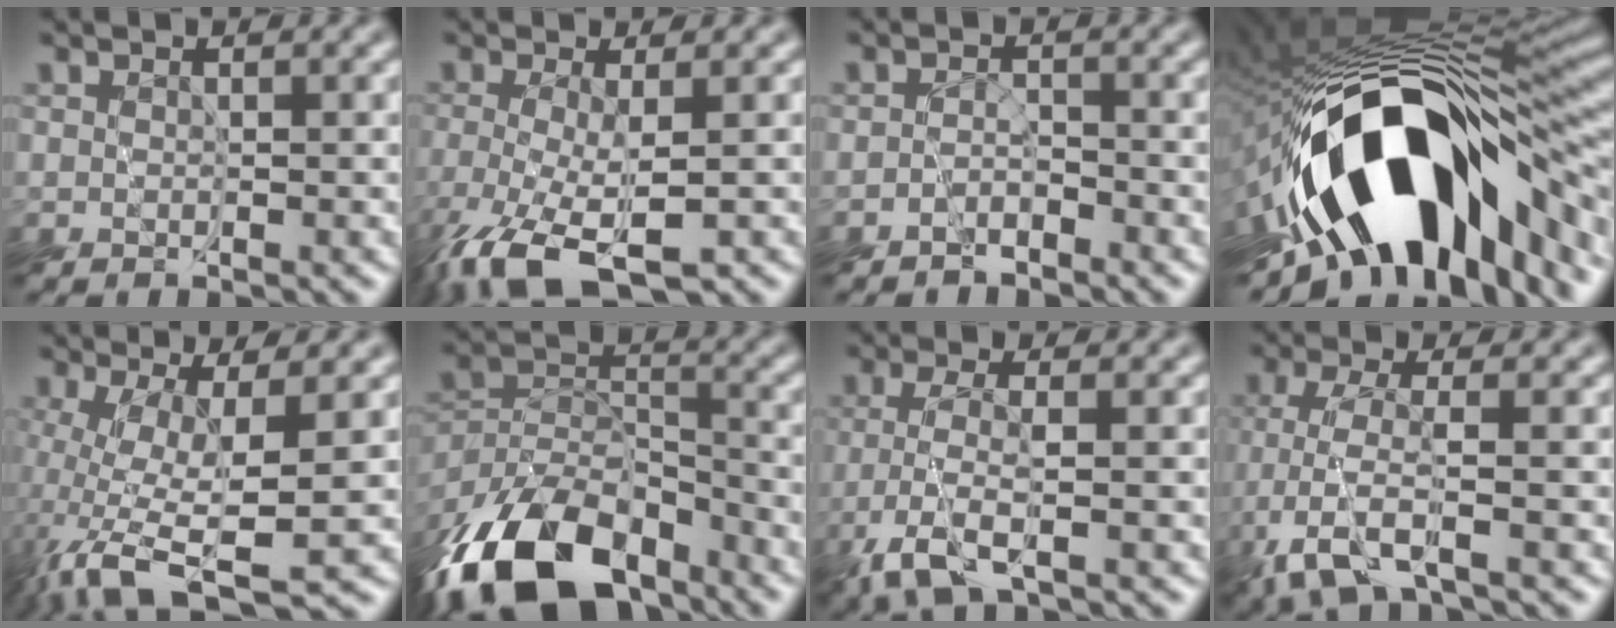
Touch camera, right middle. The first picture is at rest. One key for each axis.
{"total": 6.1, "fx": -3.3, "fy": 1.8, "fz": 4.8, "tx": -0.108, "ty": -0.018, "tz": -0.062}
{"total": 1.6, "fx": -1.5, "fy": 0.5, "fz": 0.4, "tx": -0.007, "ty": 0.005, "tz": -0.032}
{"total": 17.4, "fx": -6.2, "fy": 8.0, "fz": 14.1, "tx": -0.219, "ty": 0.006, "tz": -0.110}
{"total": 8.4, "fx": -2.8, "fy": 2.3, "fz": 7.6, "tx": -0.152, "ty": -0.017, "tz": -0.047}
{"total": 13.6, "fx": -10.0, "fy": 6.6, "fz": 6.6, "tx": -0.141, "ty": 0.007, "tz": -0.190}
{"total": 3.6, "fx": -2.0, "fy": 0.7, "fz": 2.9, "tx": -0.070, "ty": -0.003, "tz": -0.047}
{"total": 3.9, "fx": -2.1, "fy": 0.7, "fz": 3.2, "tx": -0.077, "ty": -0.010, "tz": -0.046}